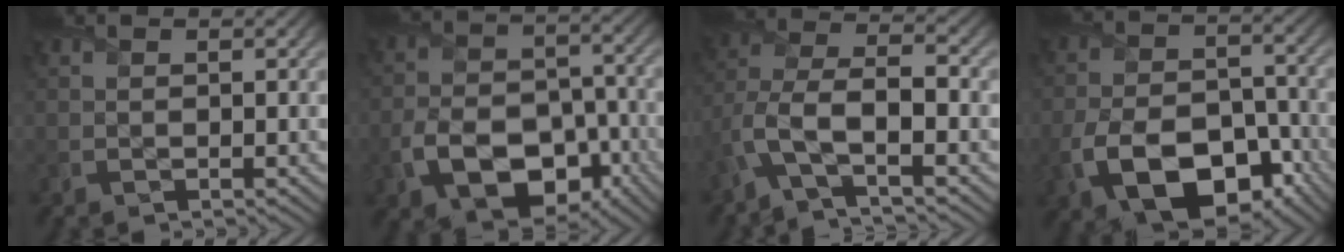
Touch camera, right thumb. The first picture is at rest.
{"total": 12.2, "force": [-5.3, 7.6, 7.9], "torque": [-0.160, -0.022, -0.088]}
{"total": 8.1, "force": [-3.3, 3.0, 6.7], "torque": [-0.154, 0.001, -0.082]}
{"total": 13.6, "force": [-6.2, 8.1, 8.9], "torque": [-0.192, -0.031, -0.103]}